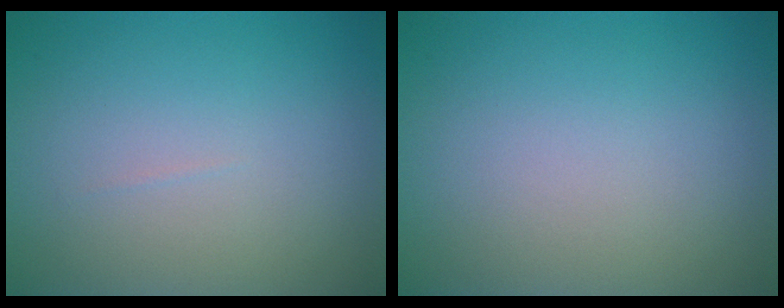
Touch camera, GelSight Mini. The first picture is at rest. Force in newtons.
{"total": 0.0}